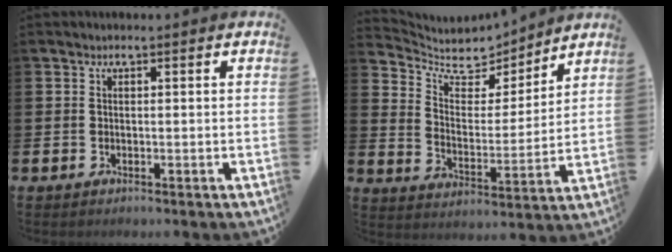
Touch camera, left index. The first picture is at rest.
{"total": 6.3, "force": [5.7, 2.5, 0.9], "torque": [-0.060, -0.049, 0.098]}